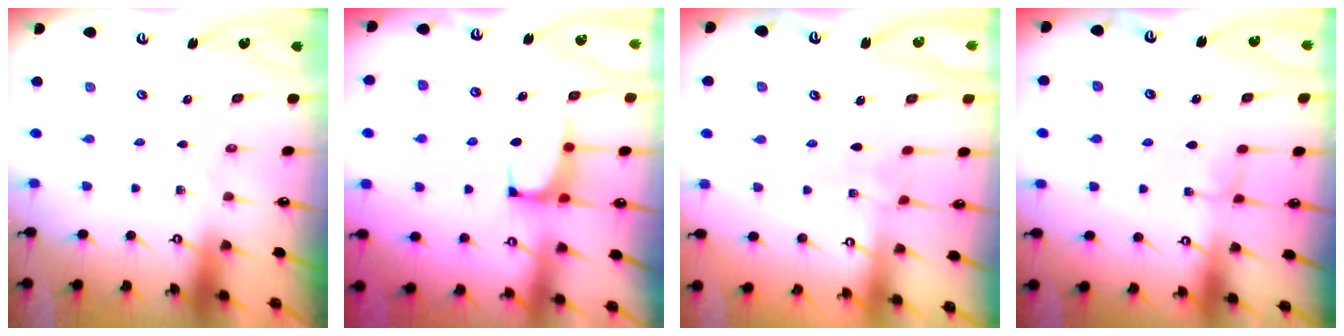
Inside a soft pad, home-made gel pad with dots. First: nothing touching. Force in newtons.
{"total": 0.9, "press": 0.6, "slide": 0.7}
{"total": 1.9, "press": 1.8, "slide": 0.7}
{"total": 0.5, "press": 0.3, "slide": 0.4}